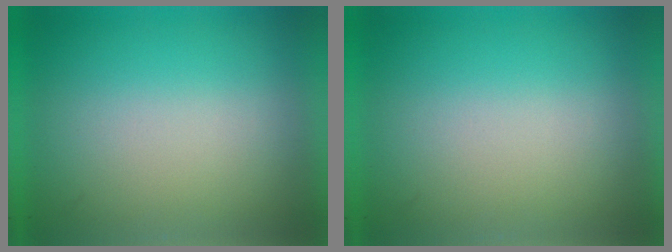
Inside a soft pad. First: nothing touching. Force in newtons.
{"total": 0.0}